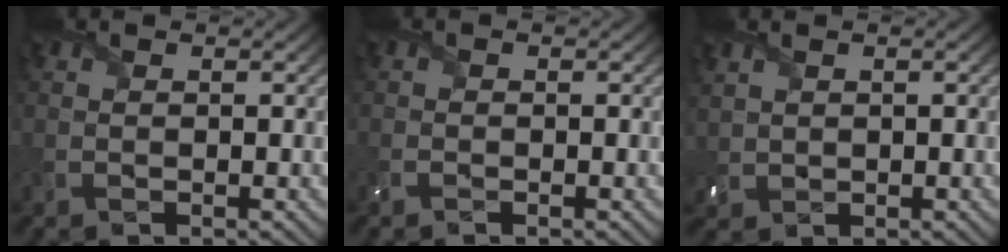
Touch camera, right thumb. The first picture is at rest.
{"total": 1.3, "force": [-0.9, 0.7, 0.6], "torque": [-0.015, -0.004, -0.020]}
{"total": 2.1, "force": [1.1, 1.4, 1.2], "torque": [-0.041, 0.003, 0.026]}